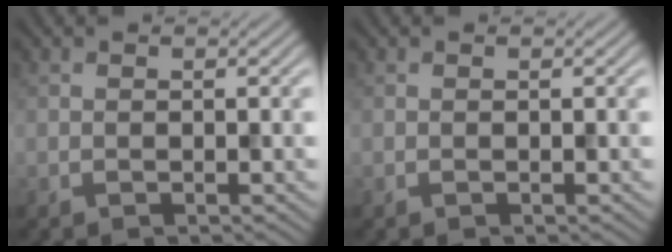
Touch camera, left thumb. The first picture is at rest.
{"total": 0.0}